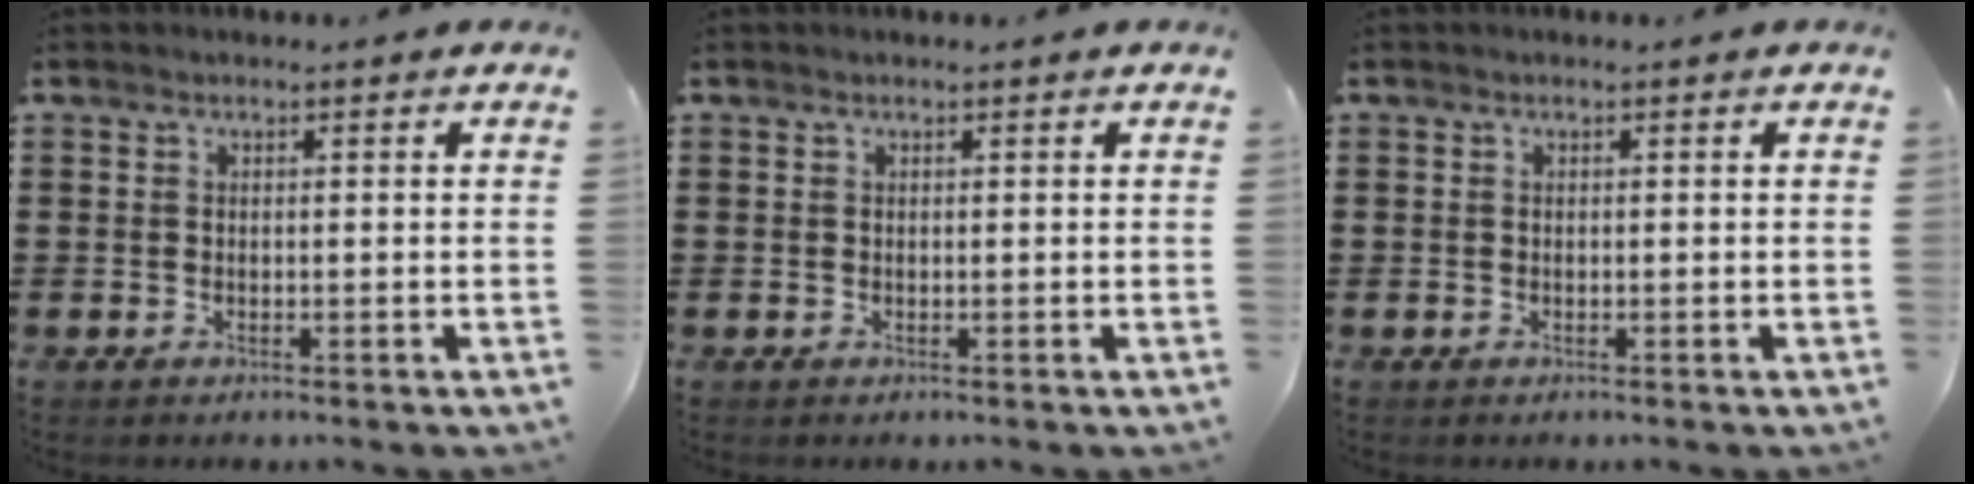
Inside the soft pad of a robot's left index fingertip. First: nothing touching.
{"total": 0.0}
{"total": 0.0}